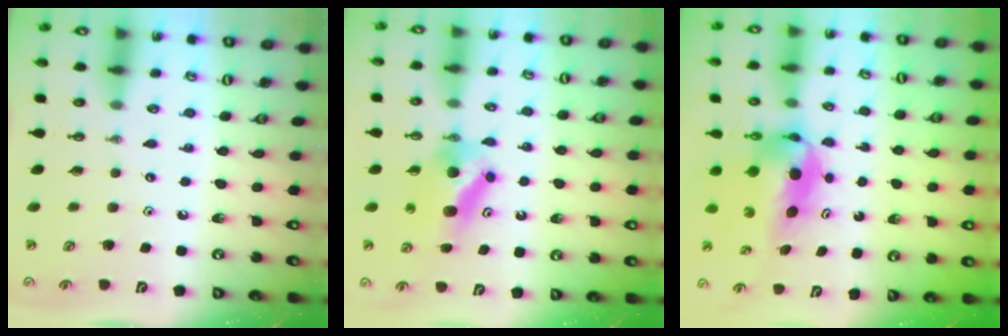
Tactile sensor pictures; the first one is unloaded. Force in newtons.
{"total": 7.5, "press": 7.1, "slide": 2.3}
{"total": 6.6, "press": 6.2, "slide": 2.3}